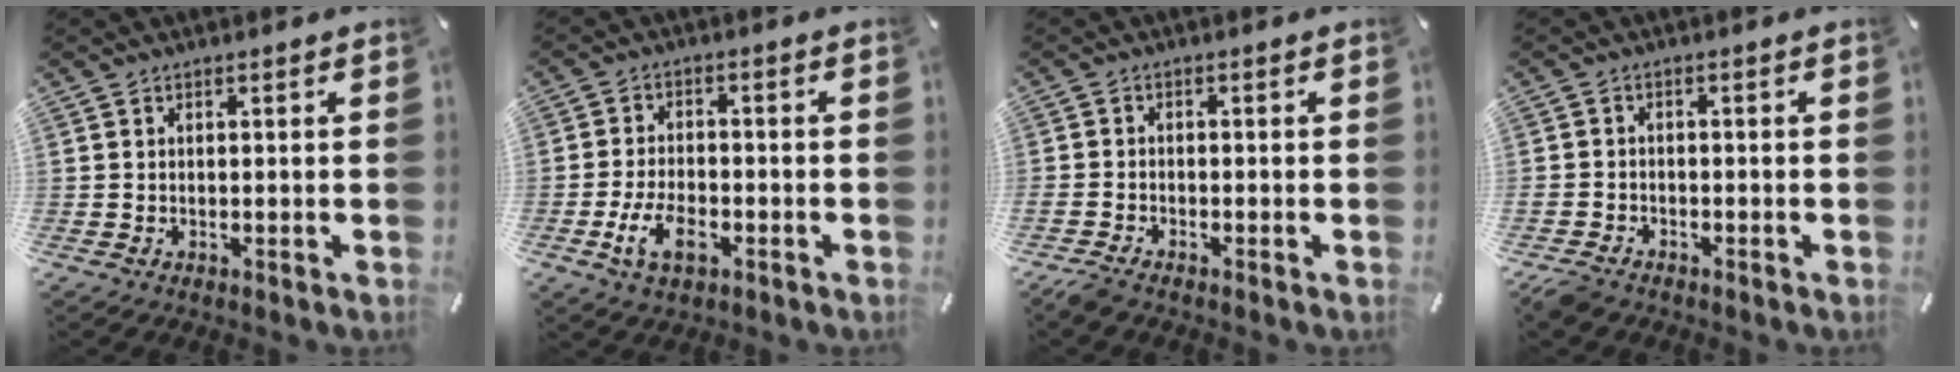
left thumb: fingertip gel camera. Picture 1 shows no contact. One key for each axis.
{"total": 7.9, "fx": -3.3, "fy": 4.3, "fz": 5.7, "tx": -0.129, "ty": 0.003, "tz": -0.061}
{"total": 2.3, "fx": -2.0, "fy": 0.6, "fz": 0.9, "tx": -0.029, "ty": 0.004, "tz": -0.042}
{"total": 2.9, "fx": -2.3, "fy": 1.6, "fz": 0.7, "tx": -0.024, "ty": 0.011, "tz": -0.050}